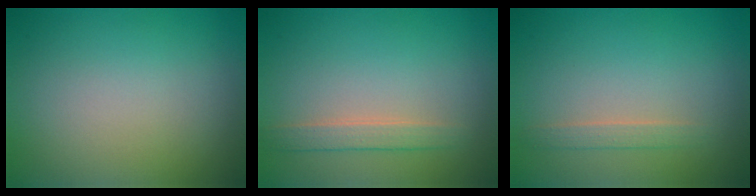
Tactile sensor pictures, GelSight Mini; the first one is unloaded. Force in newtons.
{"total": 1.7, "press": 1.7, "slide": 0.0}
{"total": 1.1, "press": 1.1, "slide": 0.1}